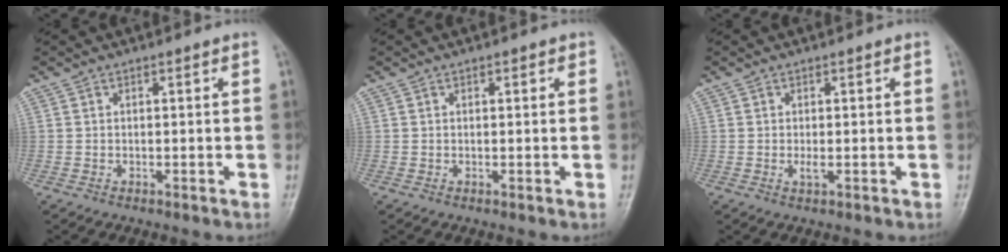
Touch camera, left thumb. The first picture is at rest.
{"total": 0.8, "force": [0.4, 0.5, 0.5], "torque": [-0.003, 0.000, 0.003]}
{"total": 1.2, "force": [-0.1, 0.4, 1.2], "torque": [-0.022, -0.004, 0.000]}